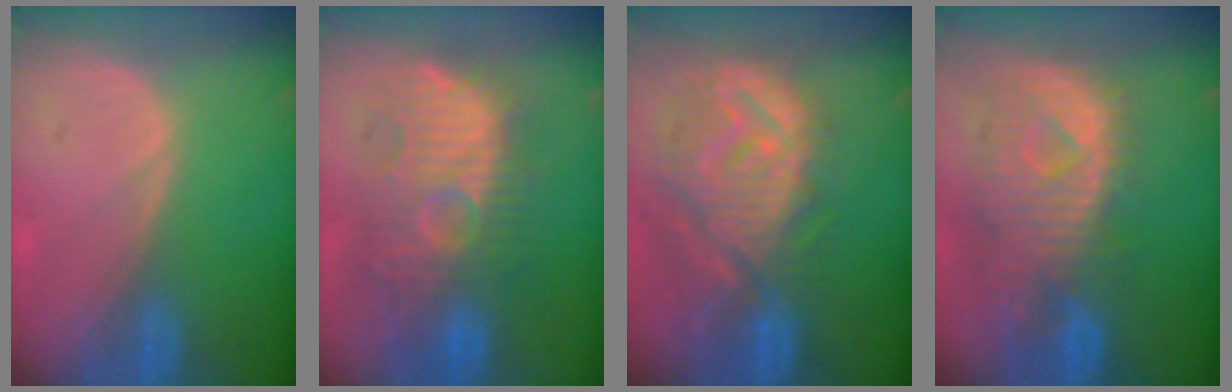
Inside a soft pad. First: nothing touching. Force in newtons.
{"total": 11.2, "press": 11.0, "slide": 2.0}
{"total": 12.5, "press": 11.1, "slide": 5.7}
{"total": 11.2, "press": 9.7, "slide": 5.6}